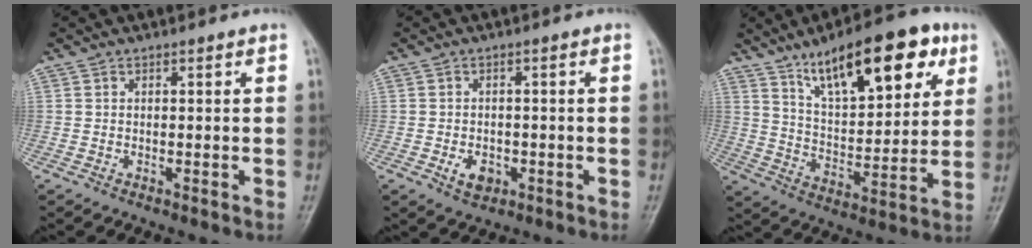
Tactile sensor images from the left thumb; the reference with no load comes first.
{"total": 3.6, "force": [-1.3, 2.6, 2.2], "torque": [-0.028, 0.003, -0.017]}
{"total": 19.9, "force": [10.9, 7.9, 14.7], "torque": [-0.180, -0.034, 0.178]}